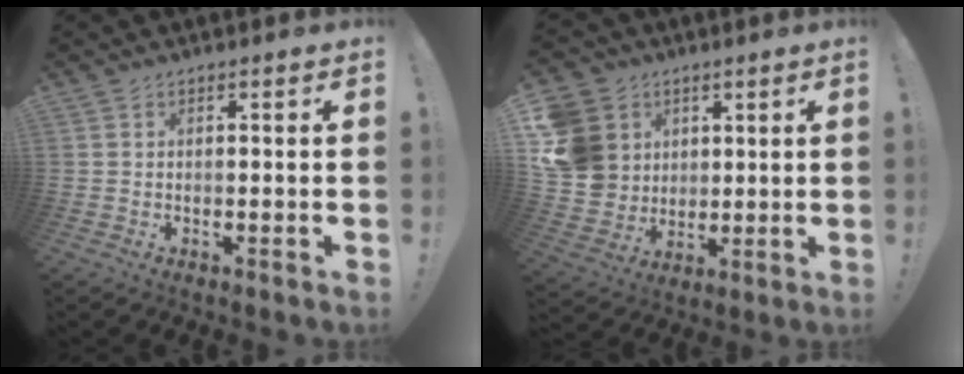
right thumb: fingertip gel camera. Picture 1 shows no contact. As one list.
[{"total": 14.4, "force": [3.6, 13.0, 5.2], "torque": [-0.089, -0.009, 0.083]}]